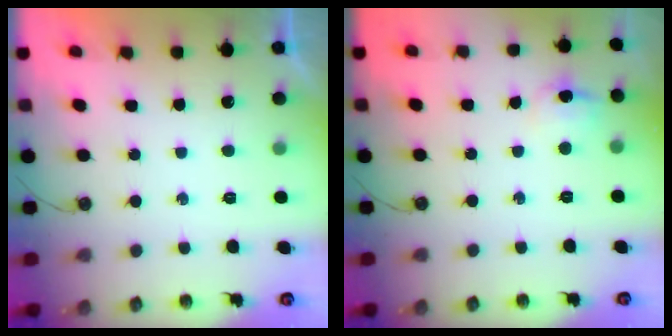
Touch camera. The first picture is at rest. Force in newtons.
{"total": 7.7, "press": 7.7, "slide": 0.8}